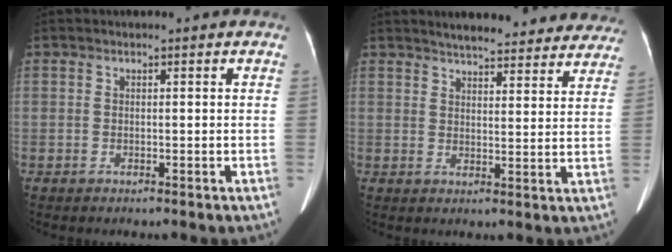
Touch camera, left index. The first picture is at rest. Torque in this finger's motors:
{"motor_torque": [-0.04, -0.10, -0.08, 0.04]}